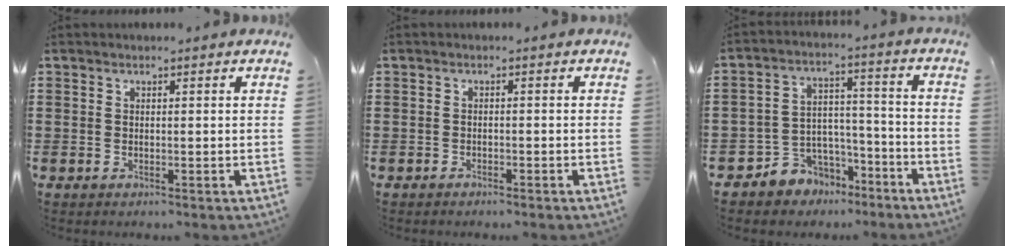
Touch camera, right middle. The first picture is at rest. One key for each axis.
{"total": 1.0, "fx": -0.9, "fy": 0.3, "fz": 0.1, "tx": -0.005, "ty": 0.002, "tz": -0.020}
{"total": 5.7, "fx": -4.3, "fy": 3.7, "fz": -0.5, "tx": -0.011, "ty": 0.008, "tz": -0.085}